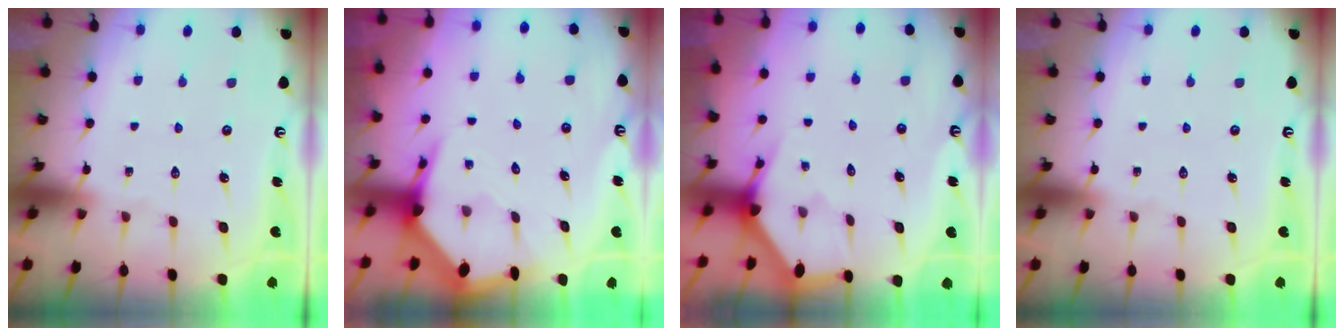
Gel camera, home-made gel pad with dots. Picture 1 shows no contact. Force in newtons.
{"total": 4.9, "press": 4.9, "slide": 0.6}
{"total": 2.6, "press": 2.6, "slide": 0.2}
{"total": 0.0}